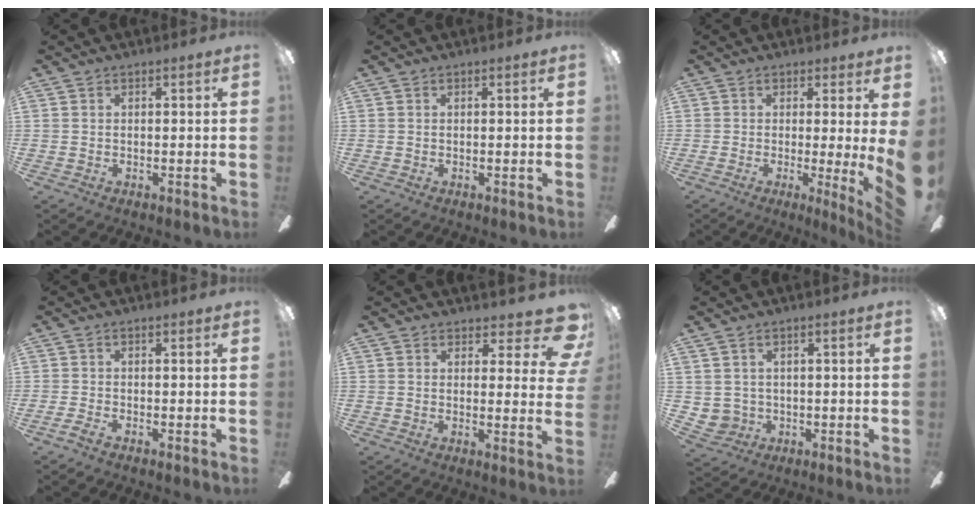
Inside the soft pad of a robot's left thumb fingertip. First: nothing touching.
{"total": 0.0}
{"total": 5.9, "force": [0.7, 0.0, 5.8], "torque": [-0.080, -0.032, 0.016]}
{"total": 1.9, "force": [-1.0, 0.2, 1.6], "torque": [-0.025, 0.001, -0.017]}
{"total": 8.0, "force": [4.8, 3.3, 5.5], "torque": [-0.050, -0.034, 0.085]}
{"total": 3.3, "force": [0.9, 3.1, 0.7], "torque": [-0.030, 0.001, 0.016]}